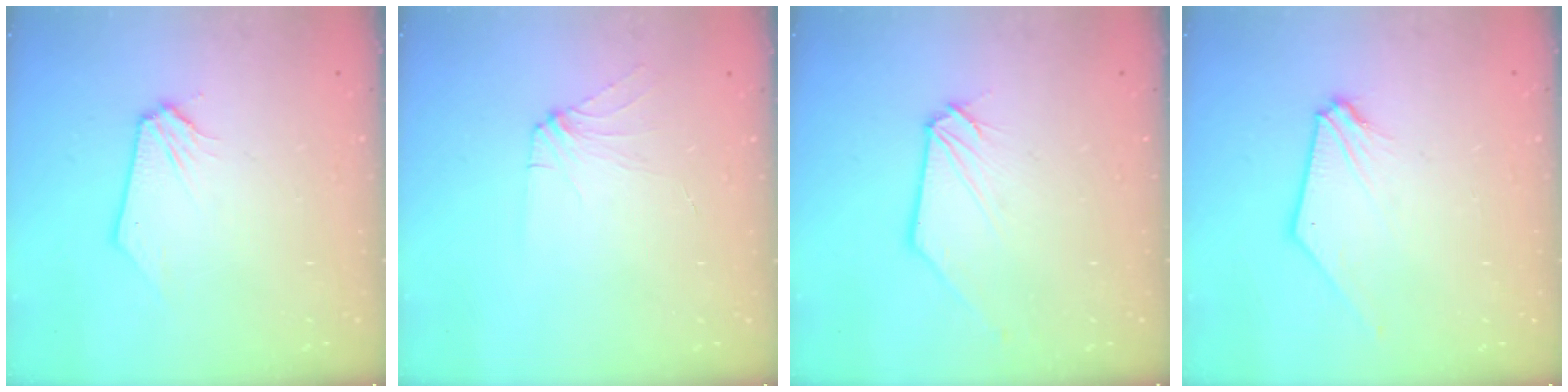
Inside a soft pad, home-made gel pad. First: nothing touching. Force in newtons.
{"total": 4.3, "press": 4.2, "slide": 0.8}
{"total": 1.1, "press": 1.1, "slide": 0.1}
{"total": 2.1, "press": 2.1, "slide": 0.6}